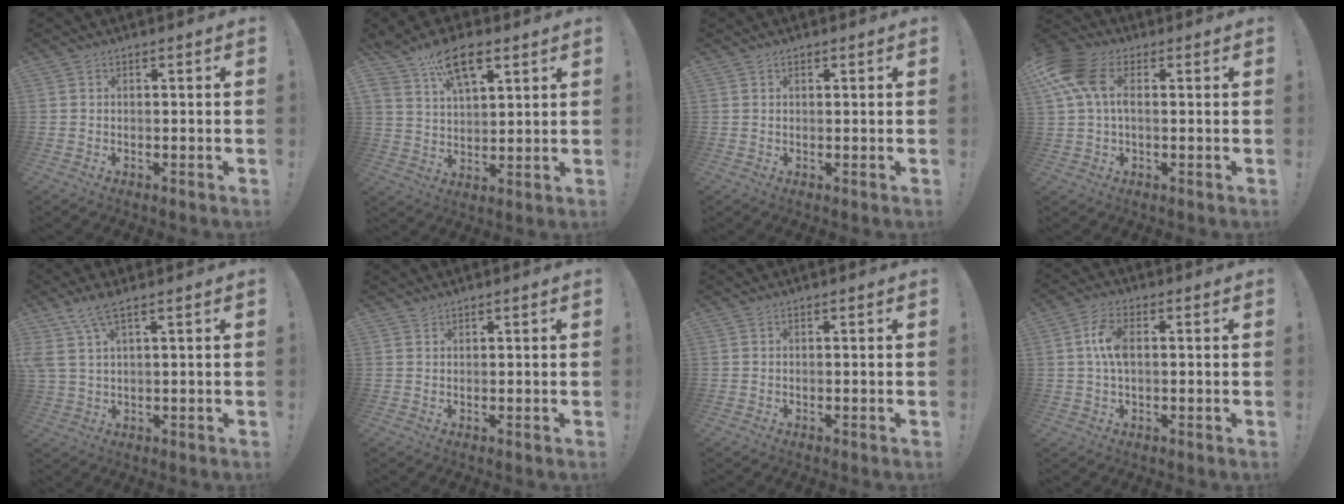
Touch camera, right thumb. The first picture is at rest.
{"total": 12.3, "force": [7.3, 6.3, 7.6], "torque": [-0.124, -0.025, 0.133]}
{"total": 0.8, "force": [0.5, 0.5, 0.4], "torque": [-0.005, 0.000, 0.008]}
{"total": 12.1, "force": [2.9, 7.3, 9.2], "torque": [-0.196, -0.002, 0.055]}
{"total": 6.7, "force": [3.9, 1.7, 5.2], "torque": [-0.102, -0.011, 0.077]}
{"total": 1.2, "force": [1.0, 0.4, 0.3], "torque": [-0.003, -0.003, 0.020]}
{"total": 0.0}
{"total": 7.4, "force": [0.9, 3.8, 6.3], "torque": [-0.123, 0.007, 0.016]}